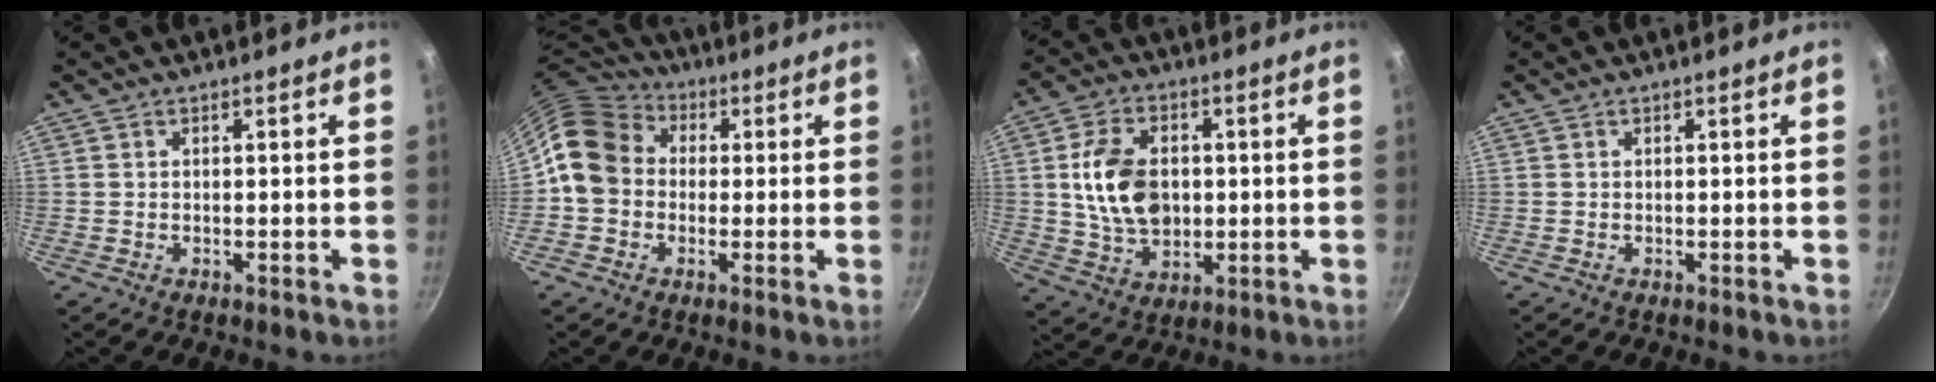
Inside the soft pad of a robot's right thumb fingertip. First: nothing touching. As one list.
[{"total": 12.7, "force": [0.9, 10.7, 6.8], "torque": [-0.101, 0.031, -0.002]}, {"total": 13.1, "force": [1.2, 9.0, 9.4], "torque": [-0.153, -0.002, 0.025]}, {"total": 0.0}]